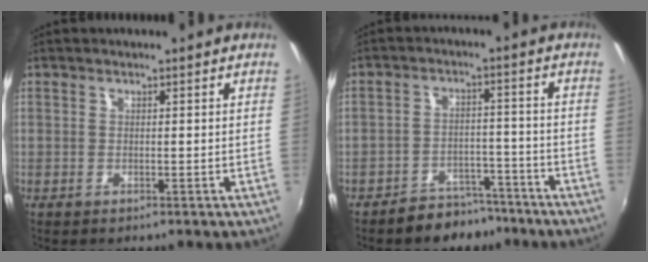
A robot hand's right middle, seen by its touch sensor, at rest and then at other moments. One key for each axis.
{"total": 7.5, "fx": -6.3, "fy": 3.9, "fz": 1.4, "tx": -0.030, "ty": 0.019, "tz": -0.082}